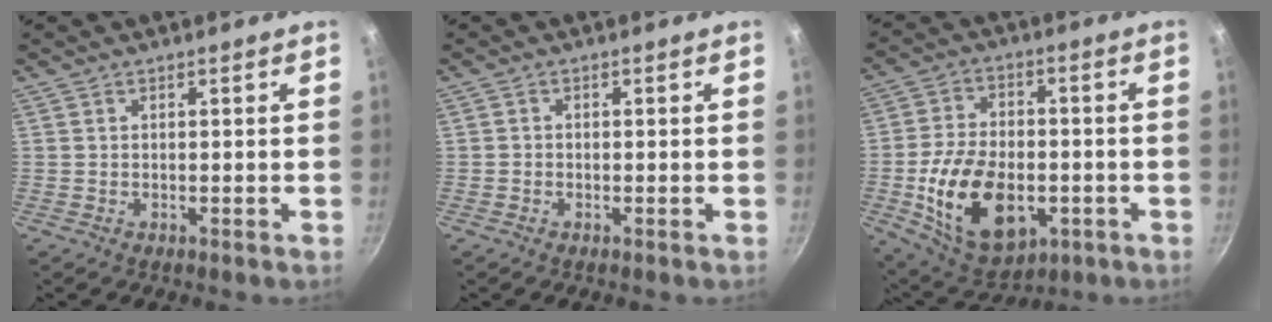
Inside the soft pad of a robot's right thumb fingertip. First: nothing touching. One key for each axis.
{"total": 0.6, "fx": -0.3, "fy": 0.5, "fz": 0.2, "tx": -0.004, "ty": 0.003, "tz": -0.008}
{"total": 18.7, "fx": -4.4, "fy": 11.6, "fz": 14.0, "tx": -0.233, "ty": 0.013, "tz": -0.061}